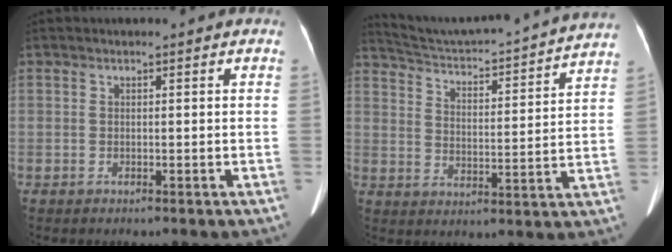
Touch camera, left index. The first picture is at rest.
{"total": 22.5, "force": [21.2, 0.4, 7.7], "torque": [-0.128, -0.033, 0.281]}